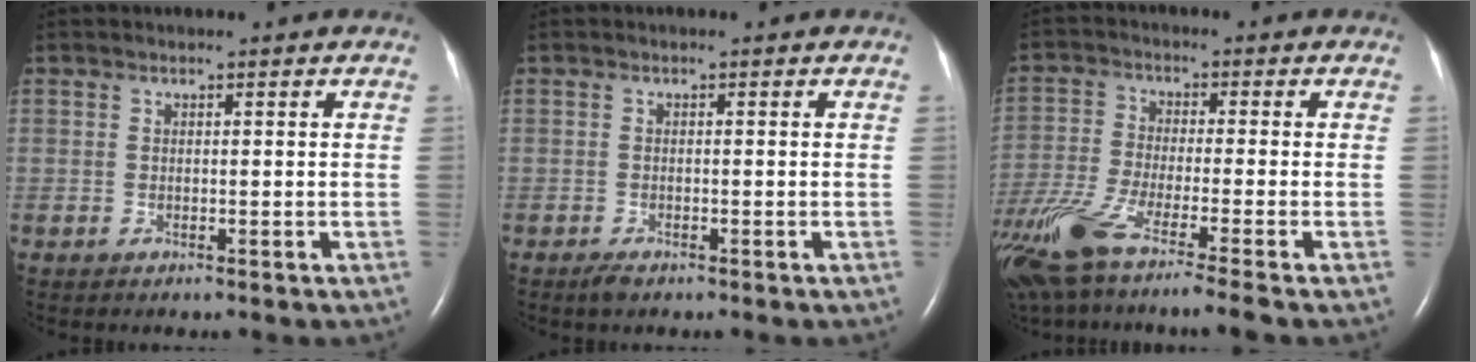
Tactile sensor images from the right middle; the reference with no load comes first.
{"total": 1.2, "force": [-0.9, 0.4, 0.7], "torque": [-0.021, -0.004, -0.013]}
{"total": 13.6, "force": [-9.7, -0.5, 9.4], "torque": [-0.195, -0.050, -0.176]}